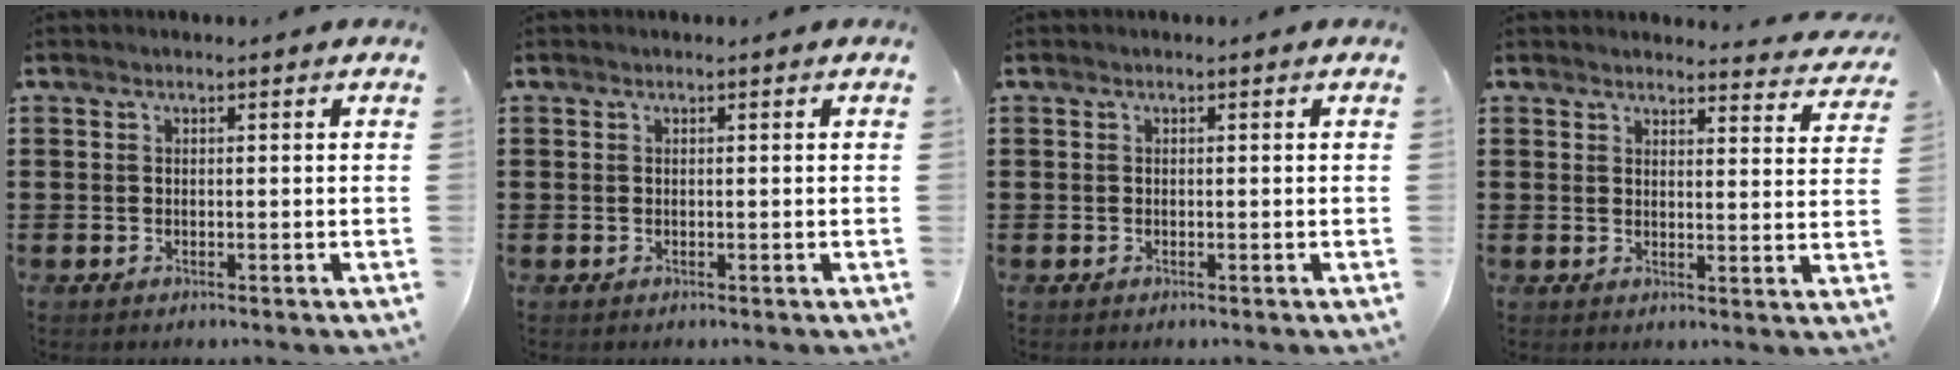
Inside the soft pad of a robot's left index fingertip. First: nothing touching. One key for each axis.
{"total": 0.0}
{"total": 0.0}
{"total": 3.1, "fx": 3.0, "fy": 0.4, "fz": 0.5, "tx": -0.013, "ty": -0.016, "tz": 0.053}